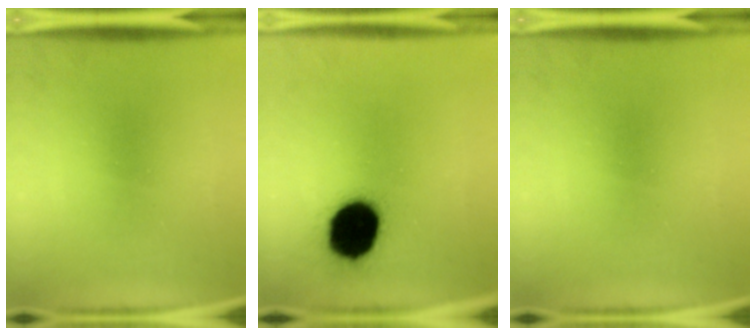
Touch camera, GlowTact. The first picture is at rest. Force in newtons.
{"total": 17.4}
{"total": 0.0}